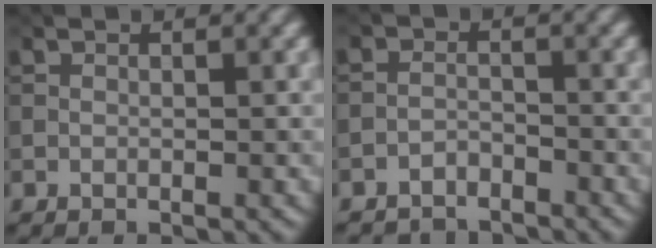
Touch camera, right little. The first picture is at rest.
{"total": 2.9, "force": [-2.7, 0.9, 0.1], "torque": [0.004, 0.001, -0.056]}